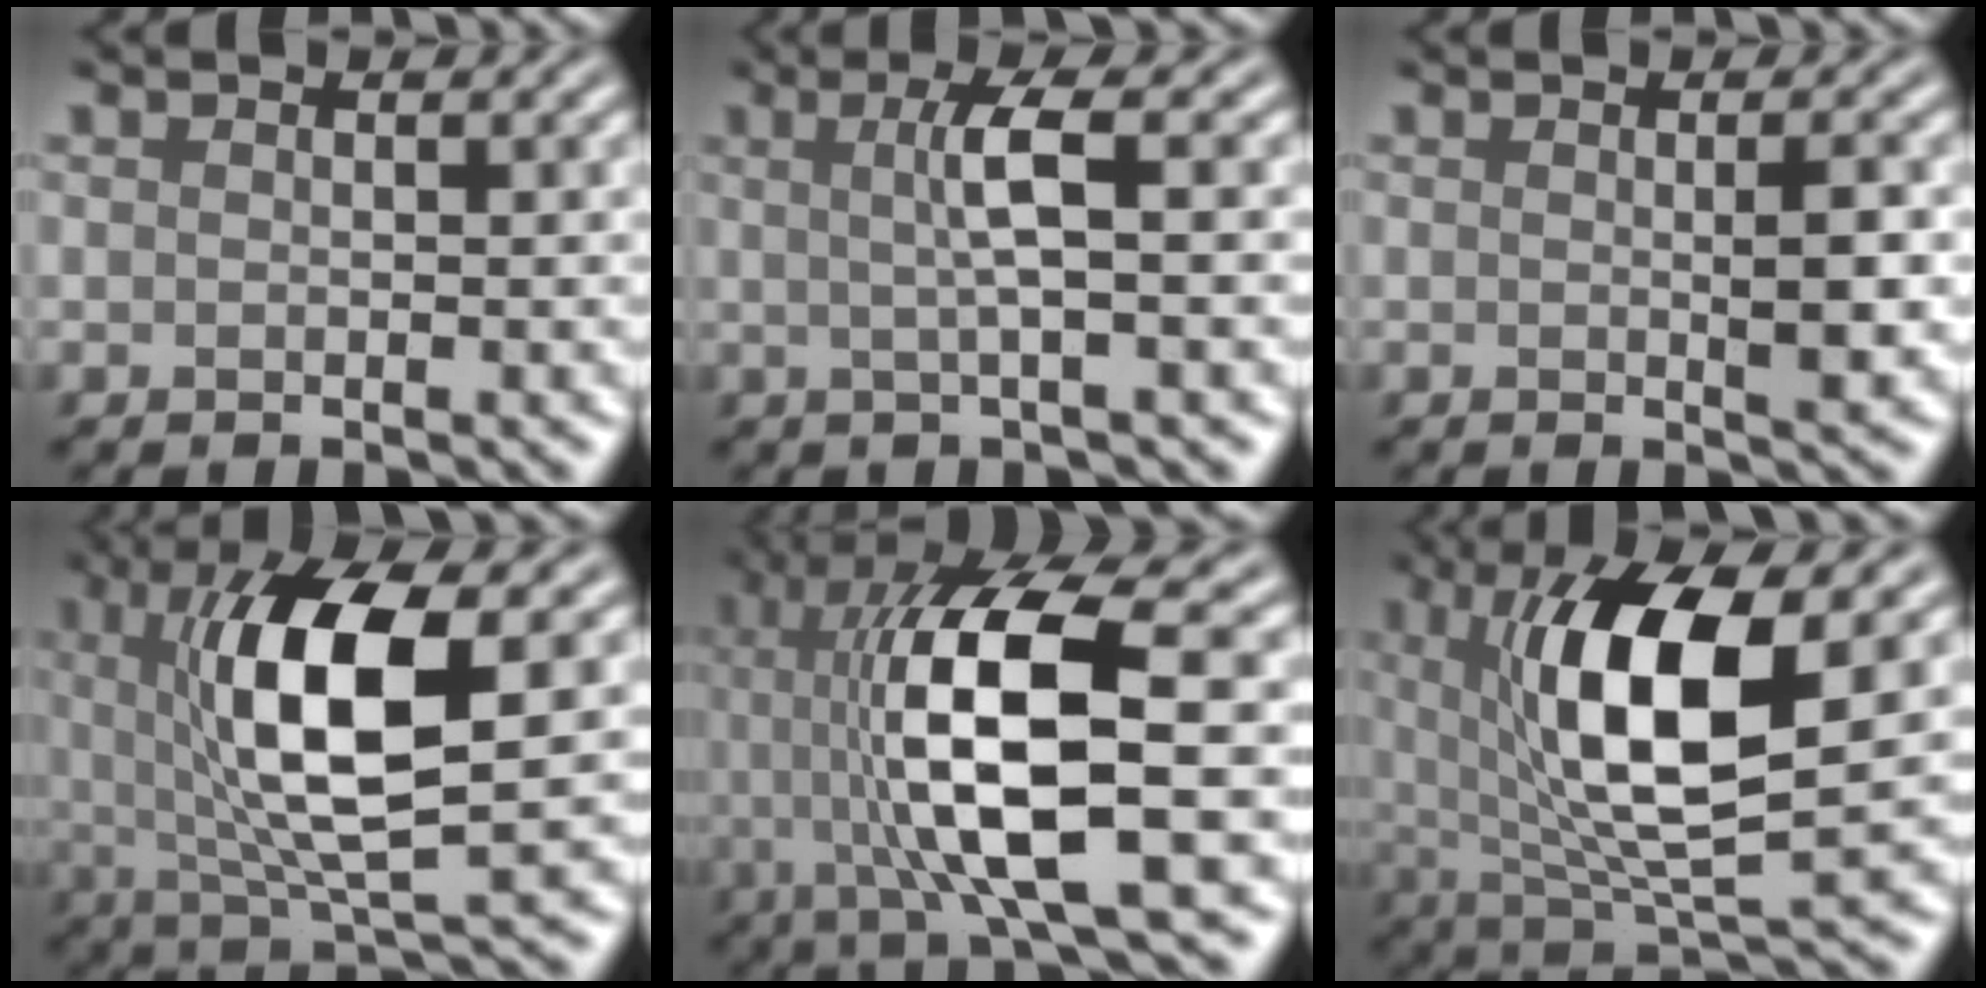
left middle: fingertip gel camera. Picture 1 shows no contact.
{"total": 3.7, "force": [0.3, 0.6, 3.6], "torque": [-0.064, 0.003, 0.002]}
{"total": 2.3, "force": [0.0, 0.4, 2.3], "torque": [-0.034, -0.002, -0.001]}
{"total": 9.7, "force": [1.4, 2.8, 9.2], "torque": [-0.157, -0.004, 0.029]}
{"total": 12.9, "force": [0.3, 3.6, 12.4], "torque": [-0.211, 0.001, 0.007]}
{"total": 10.6, "force": [1.9, 3.6, 9.8], "torque": [-0.172, -0.006, 0.037]}